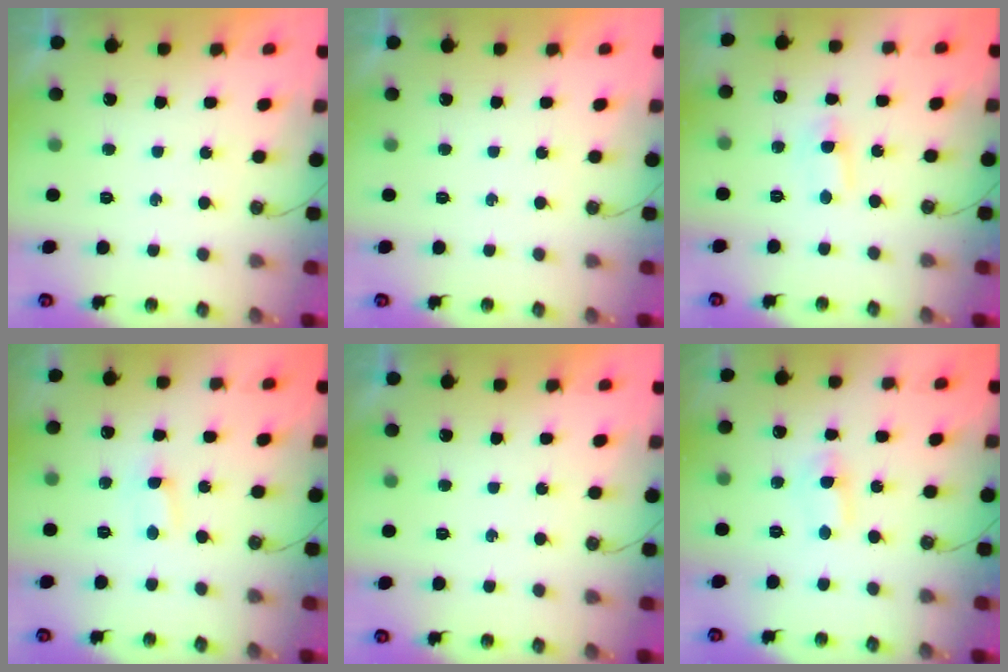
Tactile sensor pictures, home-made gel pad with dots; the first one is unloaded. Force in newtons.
{"total": 0.0}
{"total": 3.1, "press": 2.1, "slide": 2.3}
{"total": 0.8, "press": 0.8, "slide": 0.1}
{"total": 0.0}
{"total": 1.2, "press": 1.0, "slide": 0.7}